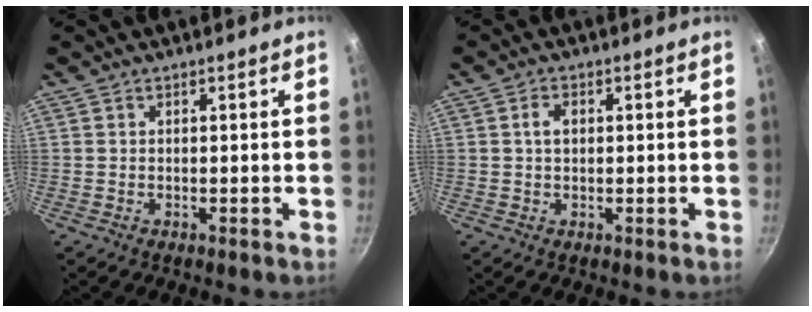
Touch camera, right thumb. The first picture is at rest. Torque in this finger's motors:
{"motor_torque": [-0.13, 0.20, 0.26, -0.07, 0.01]}